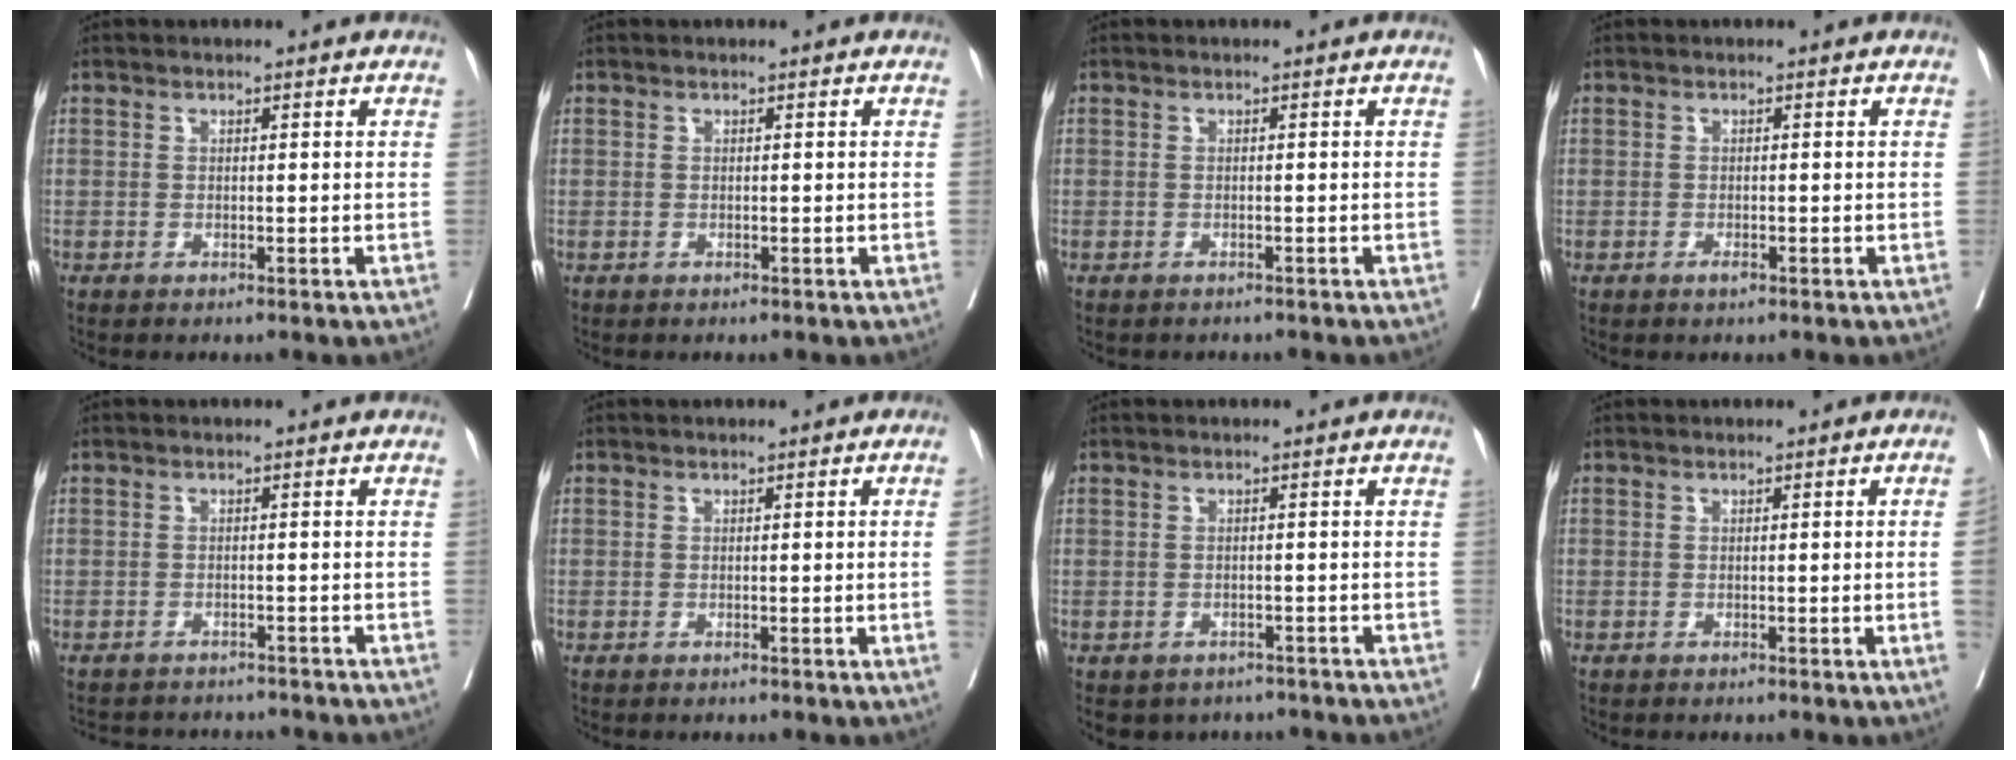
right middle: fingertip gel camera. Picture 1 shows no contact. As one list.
[{"total": 0.0}, {"total": 1.3, "force": [-1.3, 0.0, 0.1], "torque": [-0.006, -0.002, -0.017]}, {"total": 0.8, "force": [-0.1, -0.6, 0.4], "torque": [-0.006, -0.001, -0.003]}, {"total": 8.5, "force": [-8.1, 1.6, 1.8], "torque": [-0.030, 0.005, -0.095]}, {"total": 1.6, "force": [-0.4, -0.6, 1.4], "torque": [-0.016, 0.000, -0.006]}, {"total": 4.8, "force": [-4.2, 2.2, 0.3], "torque": [0.011, 0.007, -0.048]}, {"total": 2.2, "force": [-0.5, -0.8, 2.0], "torque": [-0.024, -0.001, -0.006]}]